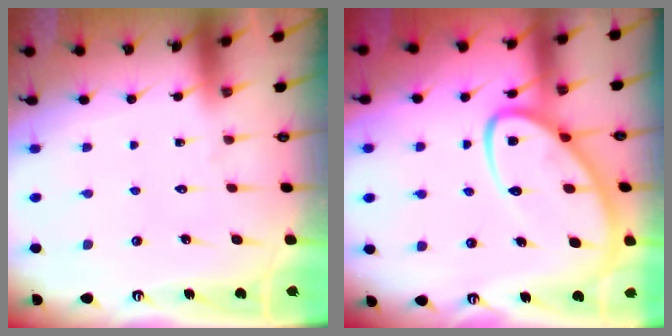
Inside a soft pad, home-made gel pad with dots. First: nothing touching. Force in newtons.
{"total": 12.2, "press": 12.2, "slide": 1.1}